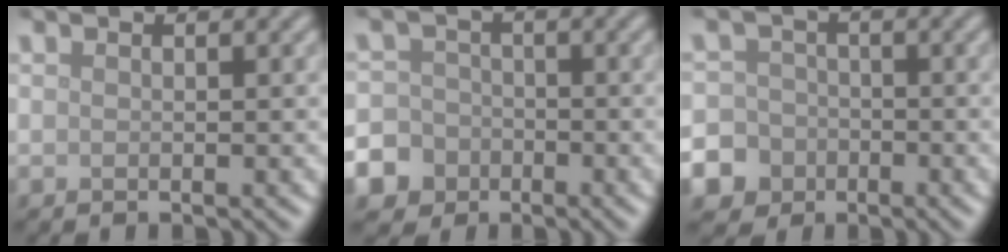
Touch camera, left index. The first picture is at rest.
{"total": 8.1, "force": [-4.4, 6.7, 1.5], "torque": [-0.038, -0.023, -0.098]}
{"total": 9.2, "force": [-4.7, 7.7, 1.6], "torque": [-0.047, -0.027, -0.106]}